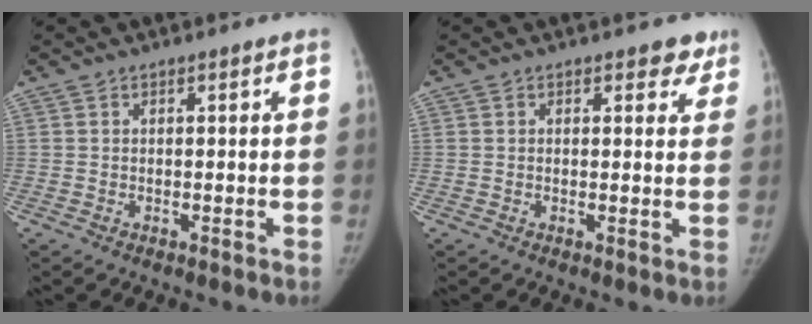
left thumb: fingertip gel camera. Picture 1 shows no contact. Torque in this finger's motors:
{"motor_torque": [0.45, -0.14, 0.35, -0.56, 0.07]}